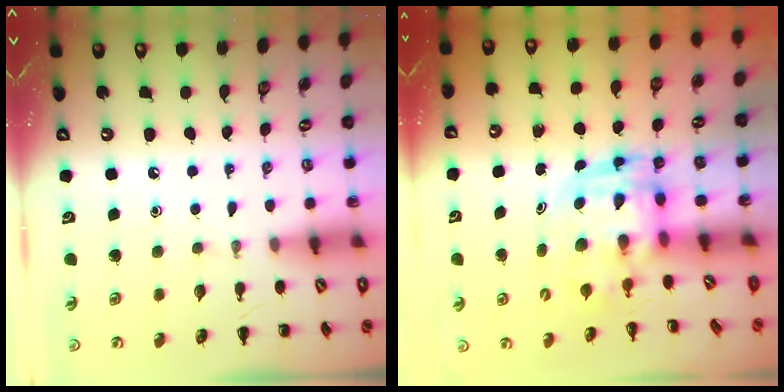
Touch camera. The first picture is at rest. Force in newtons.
{"total": 3.5, "press": 3.4, "slide": 0.7}